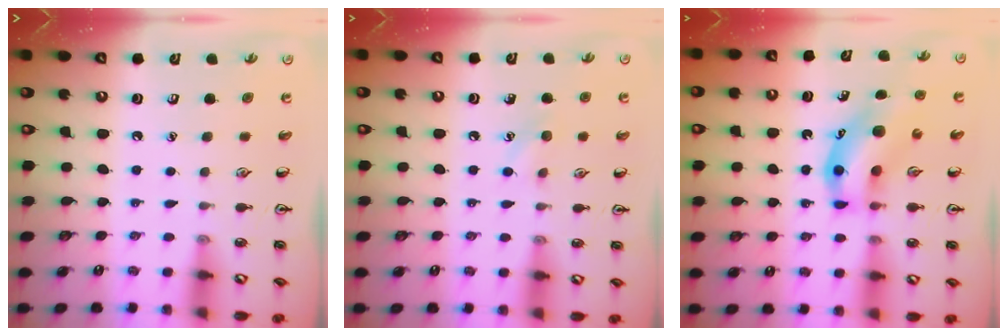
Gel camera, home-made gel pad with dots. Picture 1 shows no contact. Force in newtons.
{"total": 7.1, "press": 6.9, "slide": 1.8}
{"total": 10.9, "press": 10.6, "slide": 2.9}